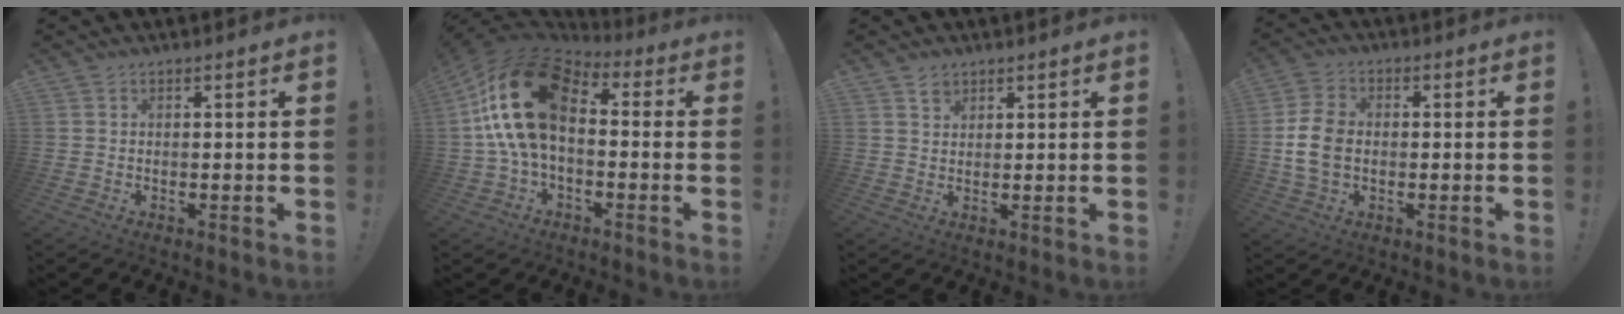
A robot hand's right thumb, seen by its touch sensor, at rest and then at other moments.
{"total": 22.3, "force": [3.2, 12.6, 18.1], "torque": [-0.350, 0.012, 0.063]}
{"total": 2.4, "force": [1.8, 1.5, 0.6], "torque": [-0.005, -0.010, 0.034]}
{"total": 10.5, "force": [-0.5, 7.3, 7.5], "torque": [-0.141, 0.006, -0.004]}